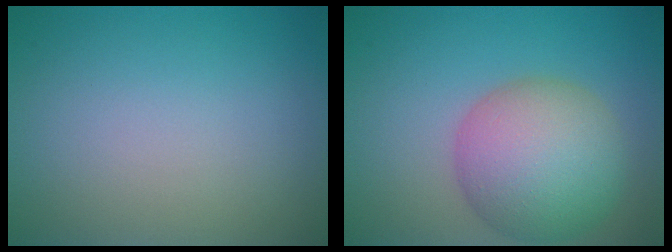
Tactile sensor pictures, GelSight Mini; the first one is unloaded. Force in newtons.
{"total": 8.2, "press": 8.2, "slide": 0.4}